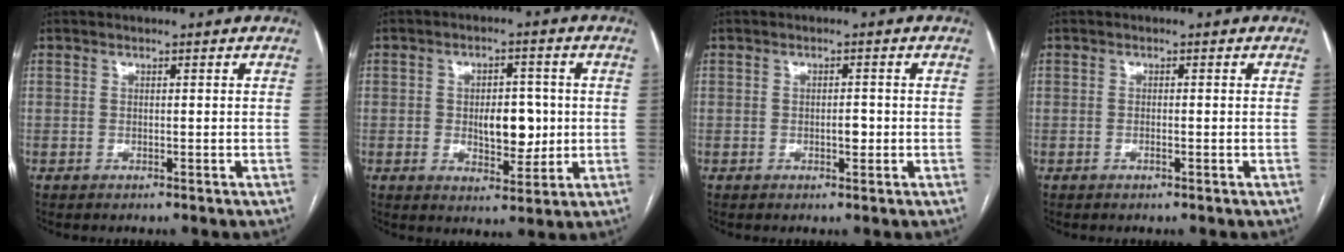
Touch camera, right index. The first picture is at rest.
{"total": 7.1, "force": [0.0, 3.8, 5.9], "torque": [-0.081, 0.004, 0.009]}
{"total": 1.7, "force": [-0.4, 0.7, 1.5], "torque": [-0.022, 0.002, -0.006]}
{"total": 0.6, "force": [-0.3, 0.0, 0.5], "torque": [-0.012, 0.000, -0.004]}